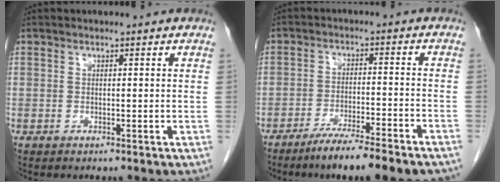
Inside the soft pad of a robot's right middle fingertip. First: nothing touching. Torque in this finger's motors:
{"motor_torque": [1.17, -0.96, 0.46, 0.10]}